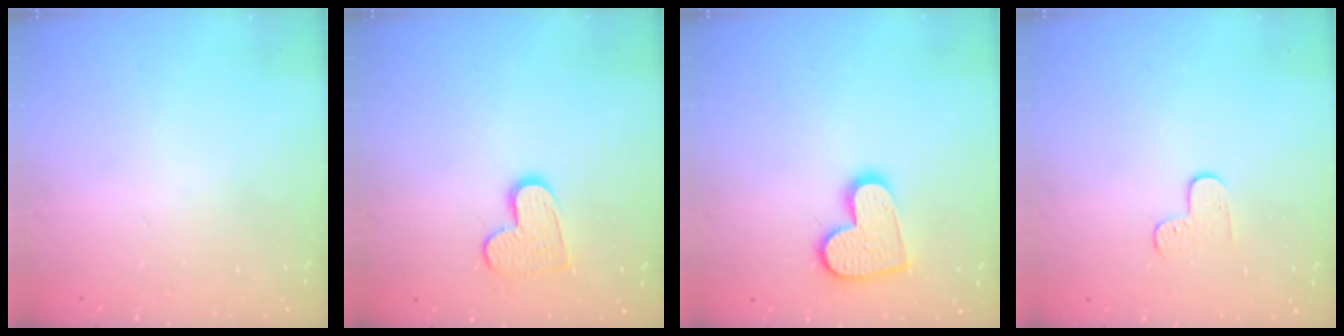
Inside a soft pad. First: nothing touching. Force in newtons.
{"total": 9.4, "press": 9.4, "slide": 0.6}
{"total": 12.7, "press": 12.6, "slide": 1.0}
{"total": 5.5, "press": 5.5, "slide": 0.5}